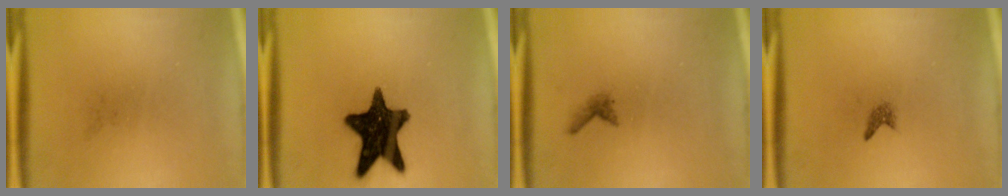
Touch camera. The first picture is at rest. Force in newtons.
{"total": 15.6}
{"total": 0.9}
{"total": 0.9}